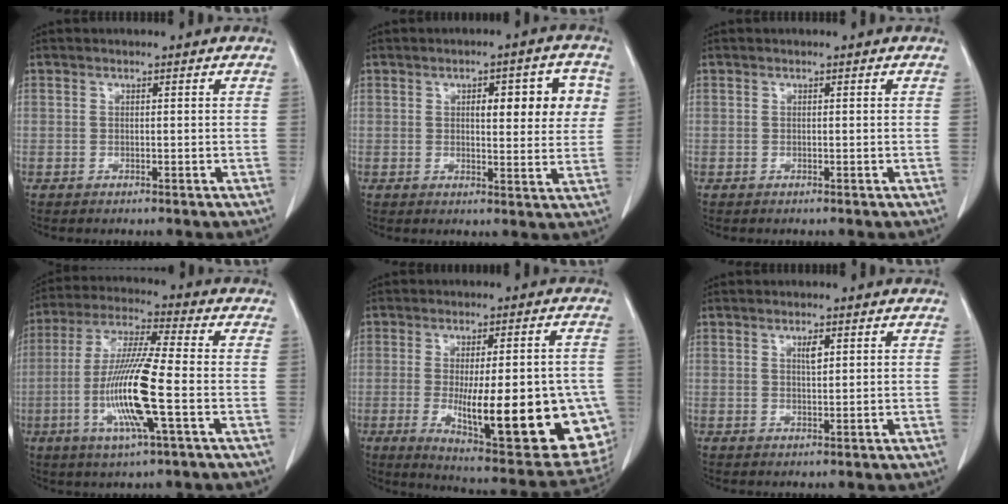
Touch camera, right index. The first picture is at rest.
{"total": 8.6, "force": [2.4, 2.8, 7.8], "torque": [-0.094, 0.013, 0.030]}
{"total": 0.0}
{"total": 13.4, "force": [-3.2, 0.2, 13.0], "torque": [-0.265, -0.013, -0.068]}
{"total": 22.9, "force": [-5.2, 5.7, 21.6], "torque": [-0.229, -0.015, -0.047]}
{"total": 1.7, "force": [0.8, 0.5, 1.5], "torque": [-0.025, -0.002, 0.014]}